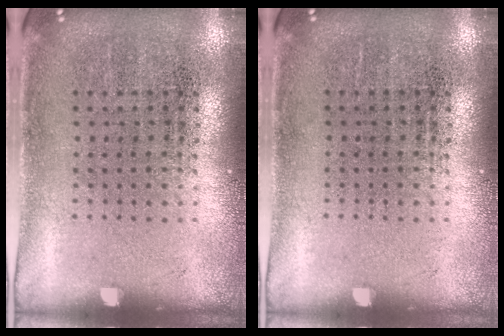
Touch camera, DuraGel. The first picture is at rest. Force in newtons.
{"total": 0.0}